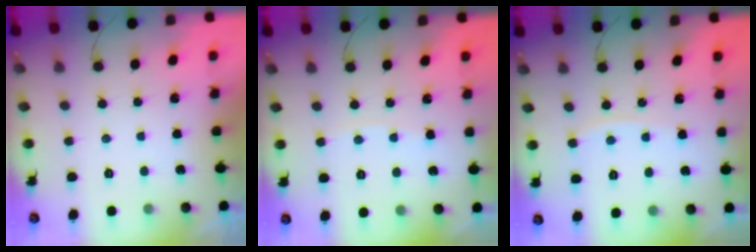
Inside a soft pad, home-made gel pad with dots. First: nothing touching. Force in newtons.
{"total": 1.5, "press": 1.5, "slide": 0.2}
{"total": 3.1, "press": 3.1, "slide": 0.2}